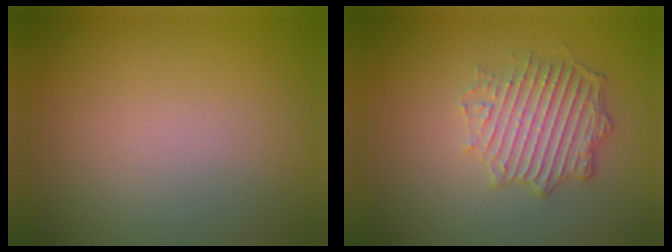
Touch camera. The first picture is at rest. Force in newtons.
{"total": 3.8, "press": 3.5, "slide": 1.6}